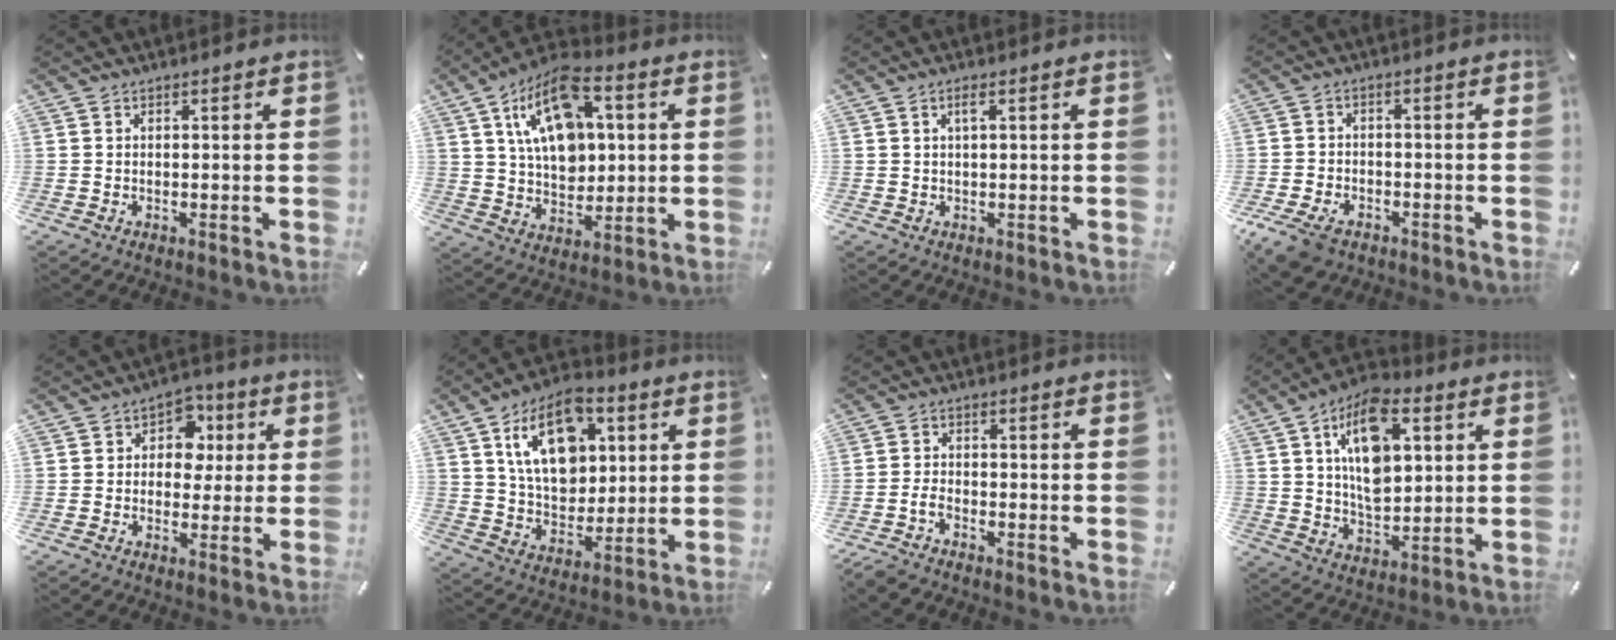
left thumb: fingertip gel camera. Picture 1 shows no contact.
{"total": 16.3, "force": [5.6, 10.5, 11.1], "torque": [-0.212, -0.014, 0.098]}
{"total": 2.0, "force": [0.8, 0.5, 1.8], "torque": [-0.038, 0.005, 0.011]}
{"total": 6.6, "force": [-4.1, 4.0, 3.3], "torque": [-0.081, 0.012, -0.078]}
{"total": 7.7, "force": [0.7, 6.7, 3.9], "torque": [-0.042, 0.004, 0.005]}
{"total": 16.5, "force": [6.4, 11.1, 10.4], "torque": [-0.177, -0.010, 0.113]}
{"total": 3.0, "force": [-2.3, 1.1, 1.6], "torque": [-0.049, 0.004, -0.048]}
{"total": 16.1, "force": [5.4, 9.7, 11.6], "torque": [-0.203, -0.002, 0.095]}